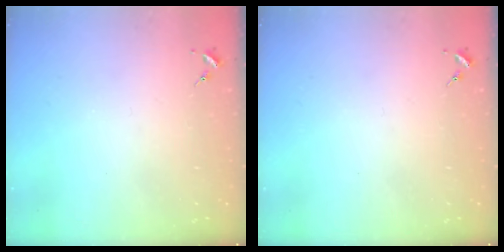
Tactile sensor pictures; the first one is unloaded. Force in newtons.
{"total": 0.0}